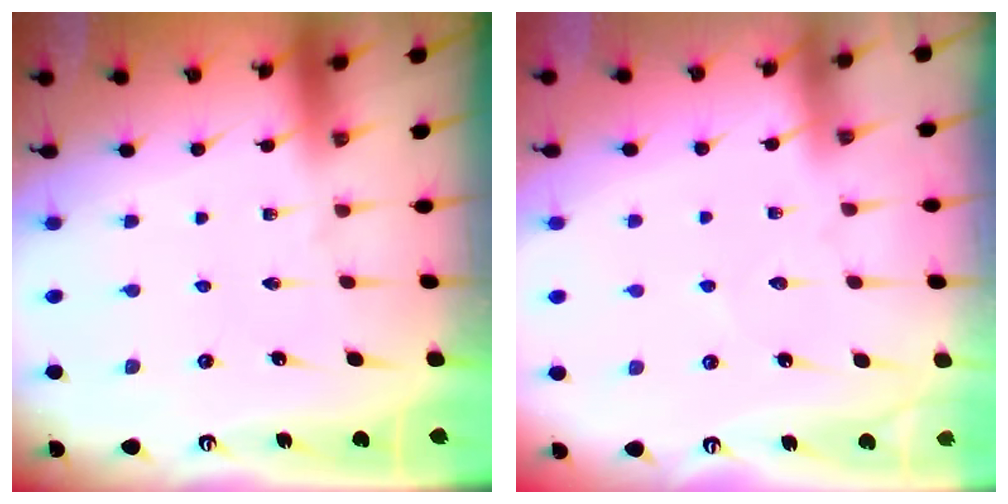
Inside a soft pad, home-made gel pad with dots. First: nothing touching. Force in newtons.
{"total": 4.1, "press": 4.0, "slide": 0.6}